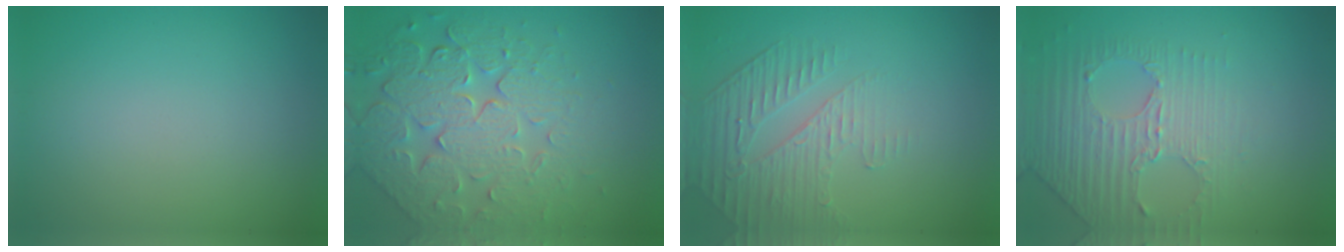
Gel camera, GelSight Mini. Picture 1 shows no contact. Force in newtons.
{"total": 7.9, "press": 5.7, "slide": 5.6}
{"total": 2.2, "press": 1.7, "slide": 1.4}
{"total": 4.4, "press": 3.1, "slide": 3.1}